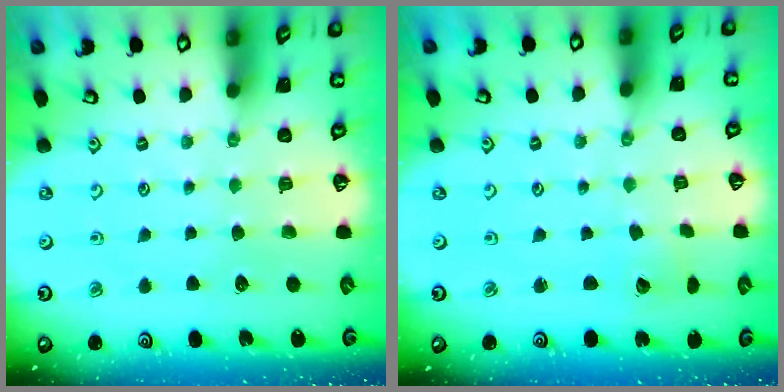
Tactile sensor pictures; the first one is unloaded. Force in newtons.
{"total": 1.4, "press": 1.4, "slide": 0.2}